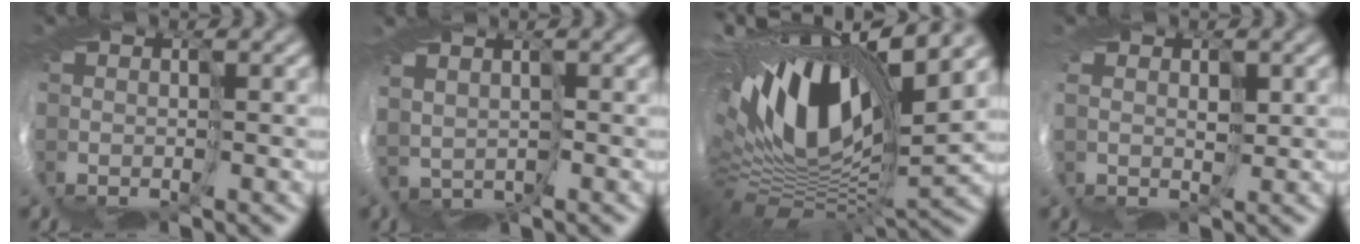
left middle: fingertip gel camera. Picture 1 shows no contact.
{"total": 1.9, "force": [0.6, 1.7, 0.6], "torque": [-0.030, -0.001, 0.015]}
{"total": 13.1, "force": [5.3, 5.4, 10.7], "torque": [-0.211, 0.021, 0.076]}
{"total": 1.6, "force": [1.2, 0.9, 0.7], "torque": [-0.019, 0.019, 0.018]}